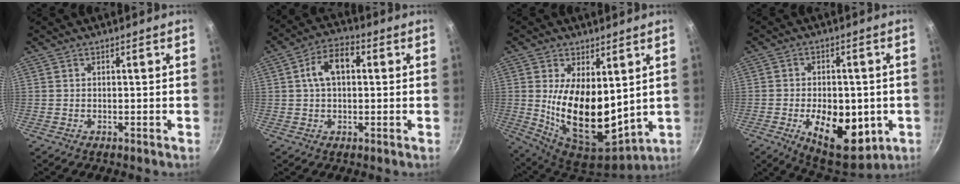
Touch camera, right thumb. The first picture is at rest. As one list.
[{"total": 8.2, "force": [1.4, 5.0, 6.3], "torque": [-0.091, 0.022, 0.013]}, {"total": 17.5, "force": [2.2, 9.4, 14.6], "torque": [-0.233, -0.045, 0.060]}, {"total": 16.0, "force": [-4.0, 9.2, 12.4], "torque": [-0.144, -0.003, -0.045]}]